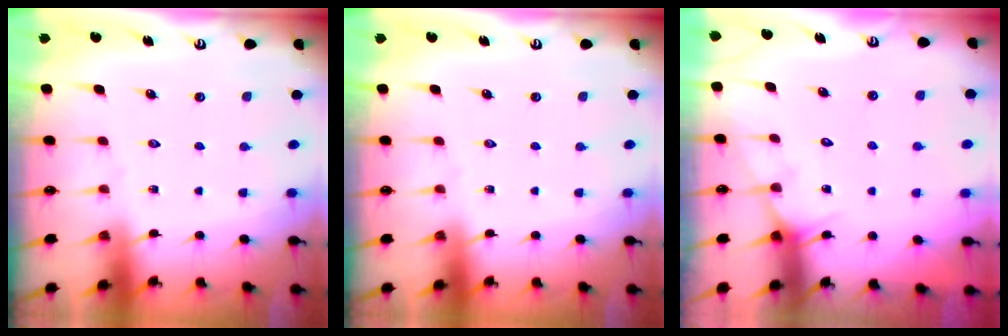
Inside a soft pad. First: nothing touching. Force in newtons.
{"total": 0.0}
{"total": 4.6, "press": 4.6, "slide": 0.3}